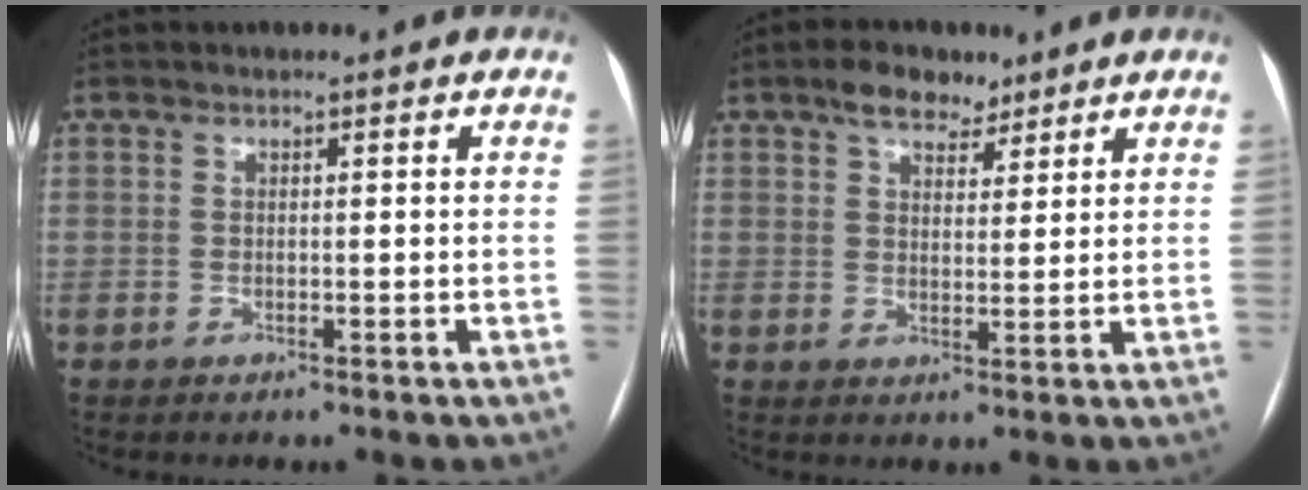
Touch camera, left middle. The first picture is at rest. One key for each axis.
{"total": 5.8, "fx": 4.2, "fy": 3.0, "fz": 2.7, "tx": -0.041, "ty": 0.014, "tz": 0.070}